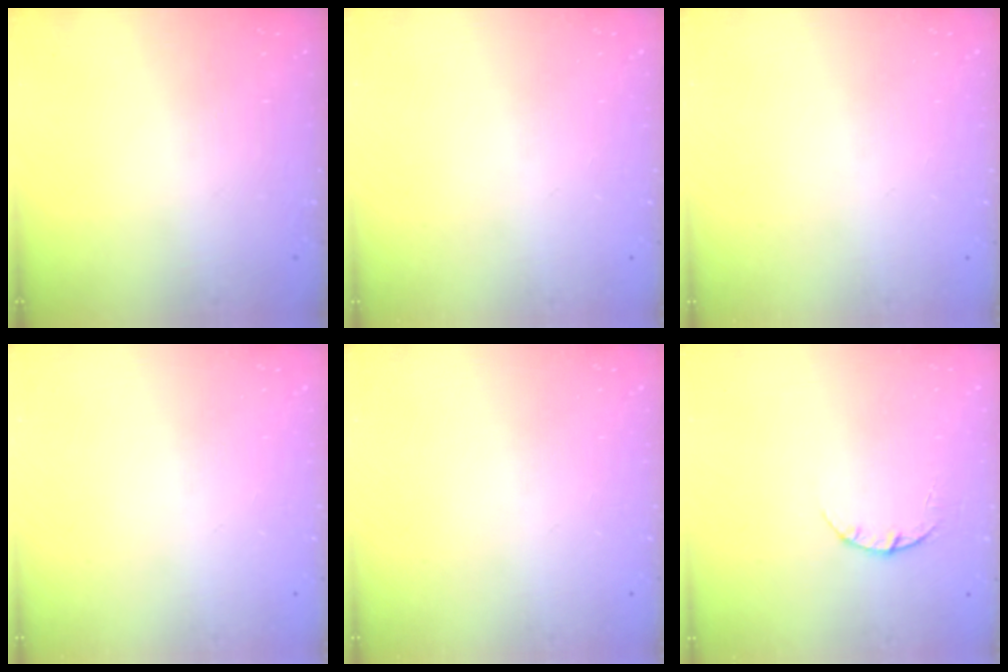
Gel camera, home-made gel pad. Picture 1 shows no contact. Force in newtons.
{"total": 0.0}
{"total": 0.0}
{"total": 0.0}
{"total": 0.0}
{"total": 2.3, "press": 2.3, "slide": 0.3}